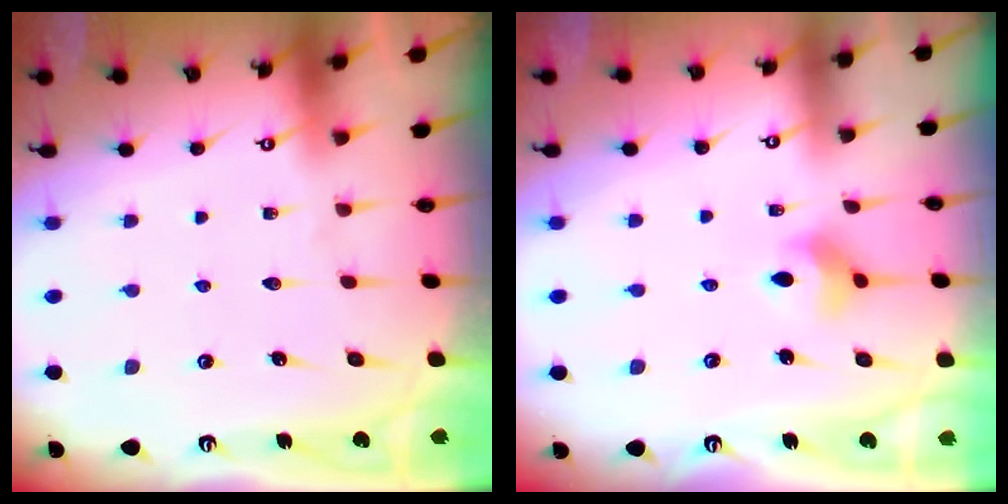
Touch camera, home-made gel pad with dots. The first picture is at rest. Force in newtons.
{"total": 6.1, "press": 5.9, "slide": 1.8}